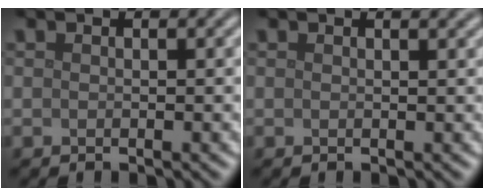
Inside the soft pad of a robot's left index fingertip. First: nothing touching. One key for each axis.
{"total": 1.4, "fx": 1.1, "fy": 0.4, "fz": 0.8, "tx": -0.004, "ty": 0.004, "tz": 0.011}